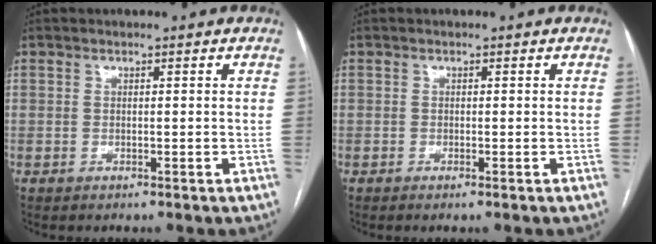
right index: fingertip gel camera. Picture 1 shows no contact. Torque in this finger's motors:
{"motor_torque": [0.02, 0.07, -0.02, 0.01]}